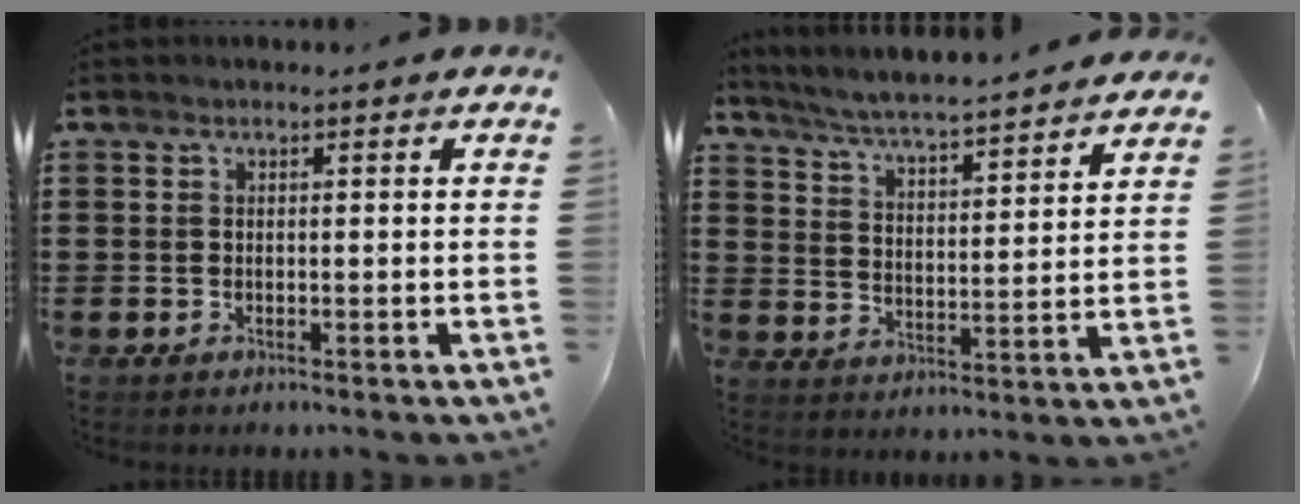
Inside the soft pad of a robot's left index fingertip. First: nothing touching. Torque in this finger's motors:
{"motor_torque": [1.10, -1.04, 0.66, 0.08]}